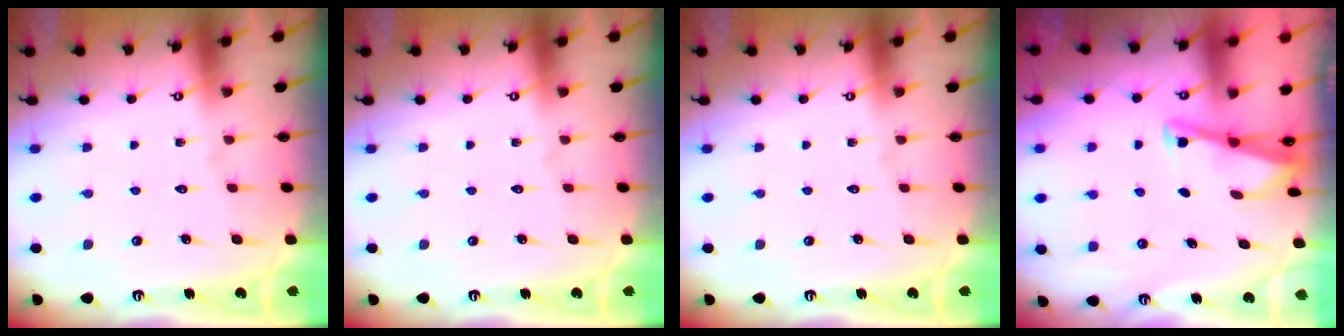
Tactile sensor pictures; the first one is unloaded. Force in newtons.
{"total": 0.0}
{"total": 0.0}
{"total": 3.0, "press": 3.0, "slide": 0.3}